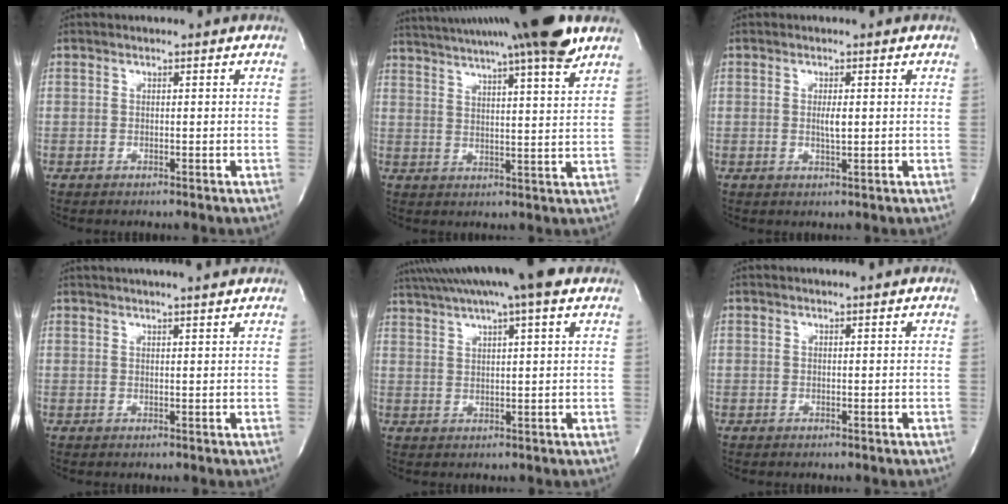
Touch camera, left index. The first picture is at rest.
{"total": 18.8, "force": [15.8, -0.5, 10.1], "torque": [-0.176, 0.006, 0.221]}
{"total": 1.8, "force": [0.2, 0.2, 1.8], "torque": [-0.036, -0.002, 0.004]}
{"total": 8.2, "force": [7.3, 0.0, 3.7], "torque": [-0.060, 0.025, 0.089]}
{"total": 14.0, "force": [11.0, 0.4, 8.6], "torque": [-0.158, 0.042, 0.160]}
{"total": 0.9, "force": [0.8, -0.1, 0.3], "torque": [-0.008, 0.001, 0.013]}